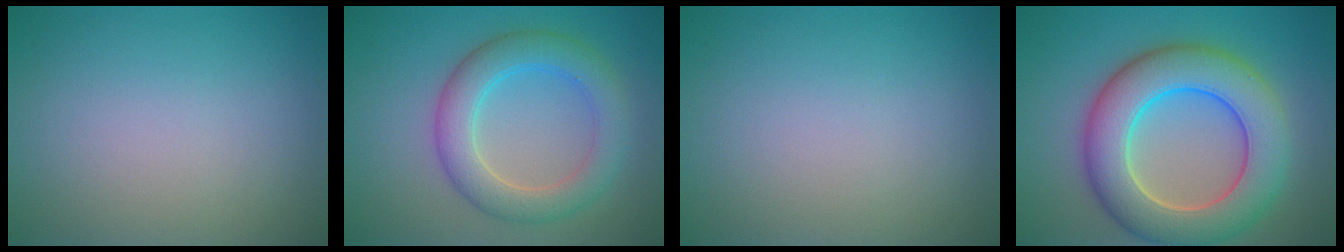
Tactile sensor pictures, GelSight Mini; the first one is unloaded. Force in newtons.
{"total": 5.2, "press": 5.2, "slide": 0.2}
{"total": 0.0}
{"total": 9.7, "press": 9.6, "slide": 0.4}